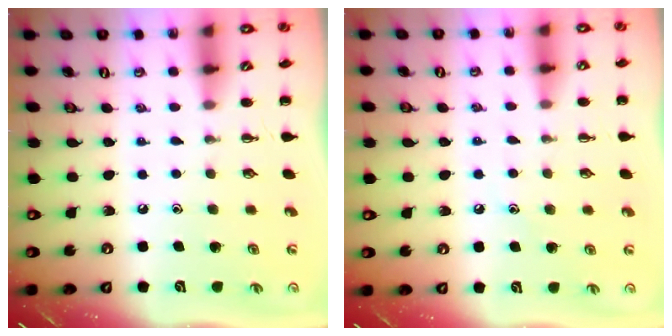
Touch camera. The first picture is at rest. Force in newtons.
{"total": 6.7, "press": 6.5, "slide": 1.9}